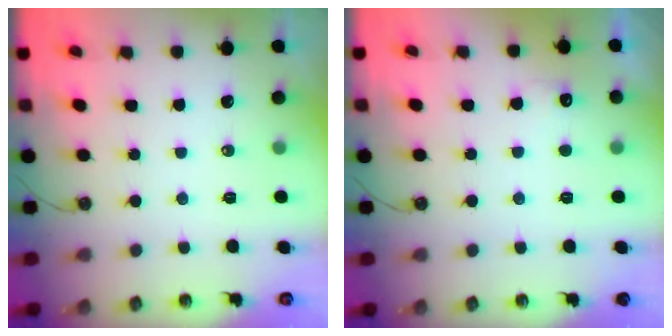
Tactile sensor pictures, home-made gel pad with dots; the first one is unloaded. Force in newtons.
{"total": 6.0, "press": 5.9, "slide": 1.3}